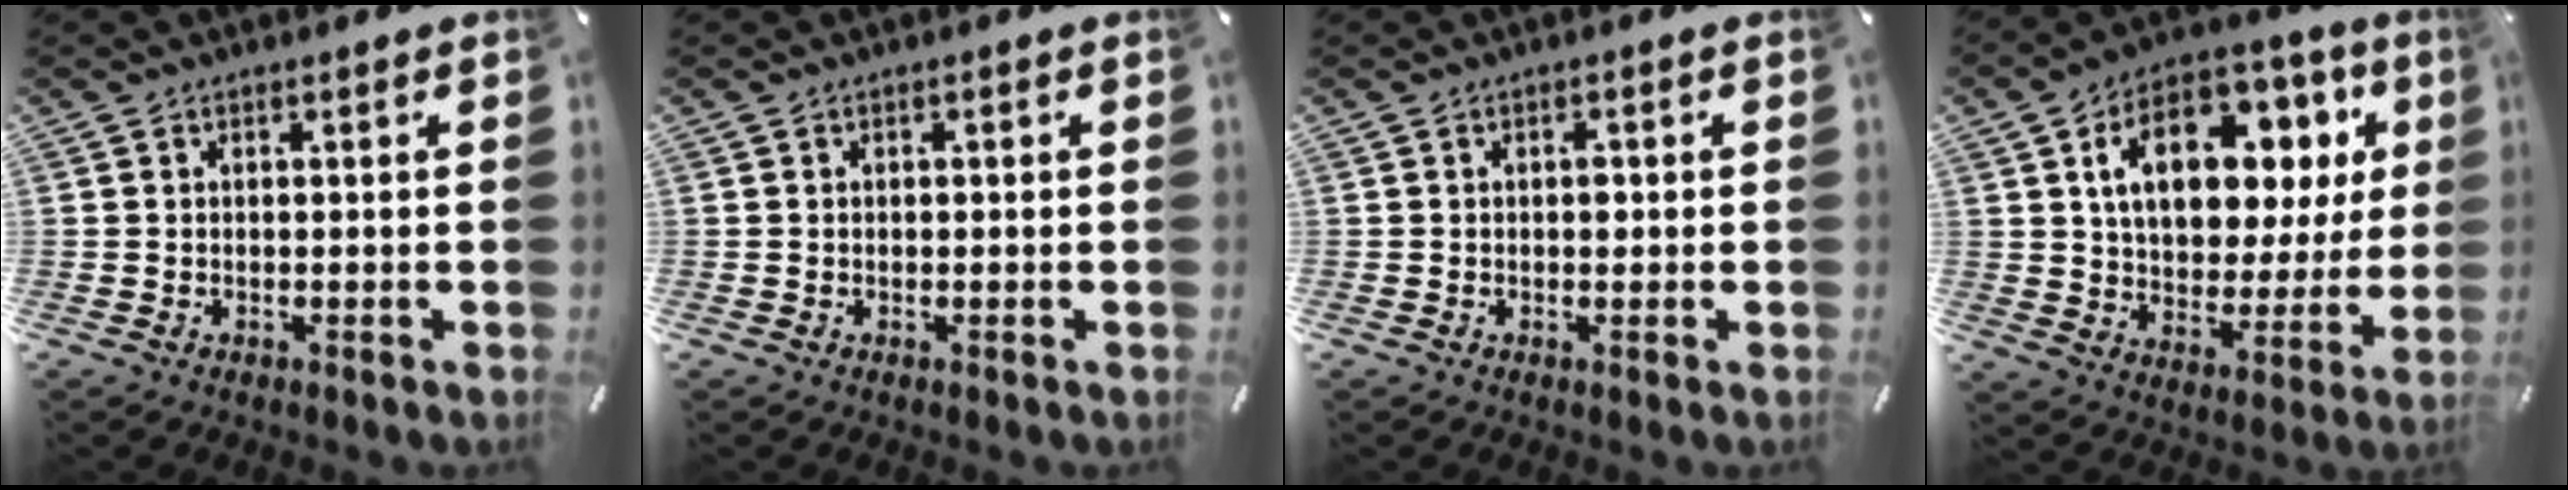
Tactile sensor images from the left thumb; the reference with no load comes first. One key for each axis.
{"total": 0.5, "fx": -0.1, "fy": 0.3, "fz": 0.4, "tx": -0.008, "ty": 0.000, "tz": -0.002}
{"total": 1.6, "fx": 0.1, "fy": 1.1, "fz": 1.2, "tx": -0.017, "ty": 0.001, "tz": -0.003}
{"total": 18.9, "fx": 7.2, "fy": 11.8, "fz": 12.8, "tx": -0.201, "ty": -0.018, "tz": 0.126}